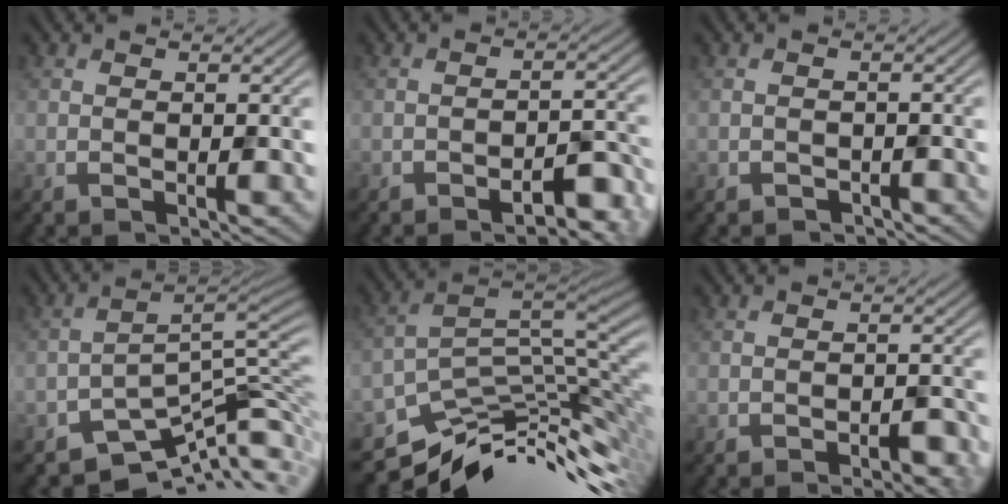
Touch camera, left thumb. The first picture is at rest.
{"total": 4.4, "force": [-3.7, 0.7, 2.4], "torque": [-0.030, 0.008, -0.046]}
{"total": 2.0, "force": [-1.1, -0.2, -1.6], "torque": [0.028, -0.001, -0.014]}
{"total": 8.2, "force": [-6.6, 2.2, 4.3], "torque": [-0.060, -0.003, -0.103]}
{"total": 8.5, "force": [-5.8, 3.2, 5.4], "torque": [-0.088, -0.007, -0.089]}
{"total": 3.0, "force": [-2.5, 0.6, 1.4], "torque": [-0.016, 0.009, -0.024]}